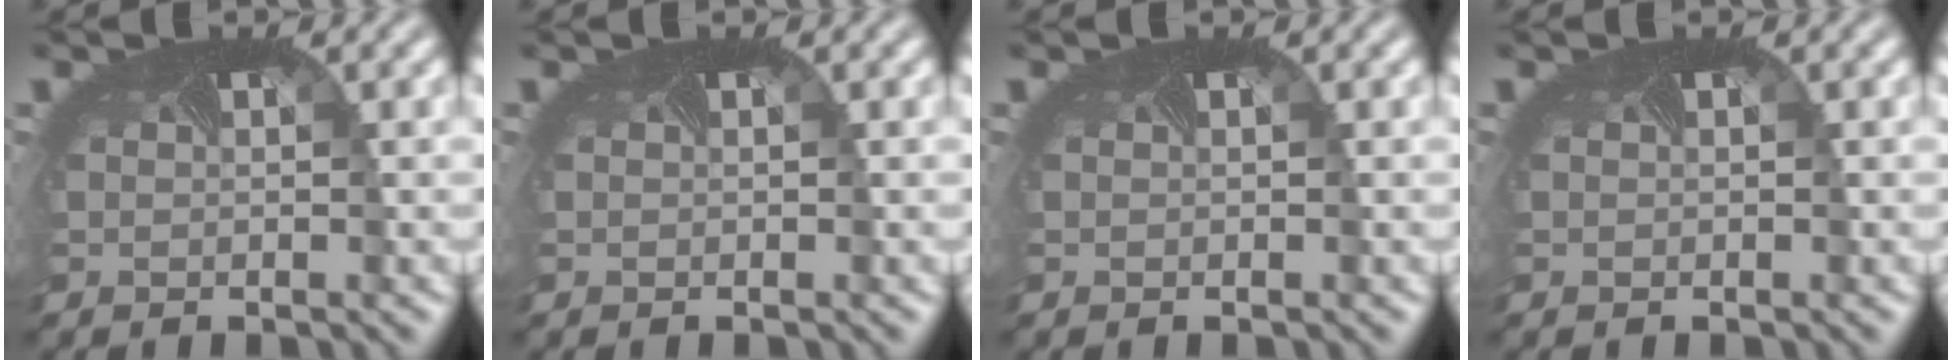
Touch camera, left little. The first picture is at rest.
{"total": 0.0}
{"total": 0.0}
{"total": 0.0}